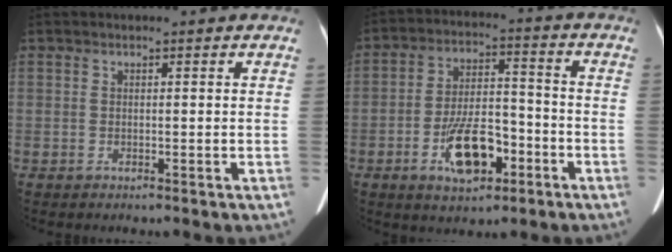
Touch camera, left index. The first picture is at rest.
{"total": 10.2, "force": [-4.6, 4.4, 8.0], "torque": [-0.154, 0.008, -0.075]}